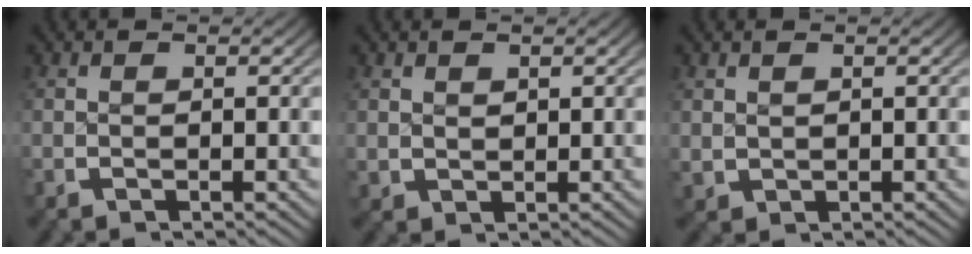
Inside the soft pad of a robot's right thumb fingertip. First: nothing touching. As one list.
[{"total": 1.3, "force": [0.9, 0.9, 0.3], "torque": [-0.003, -0.003, 0.028]}, {"total": 1.5, "force": [0.5, 1.3, 0.5], "torque": [-0.014, -0.009, 0.023]}]